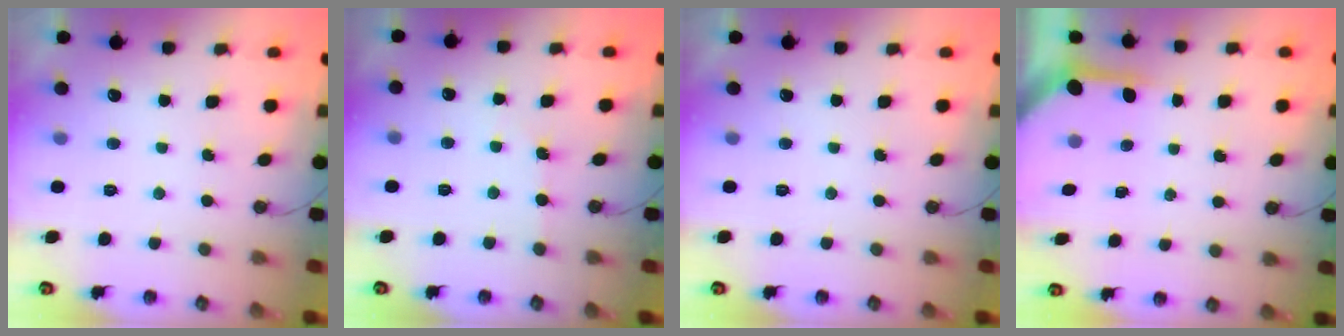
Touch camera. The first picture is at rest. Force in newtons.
{"total": 2.9, "press": 2.8, "slide": 0.5}
{"total": 0.0}
{"total": 3.8, "press": 3.8, "slide": 0.4}